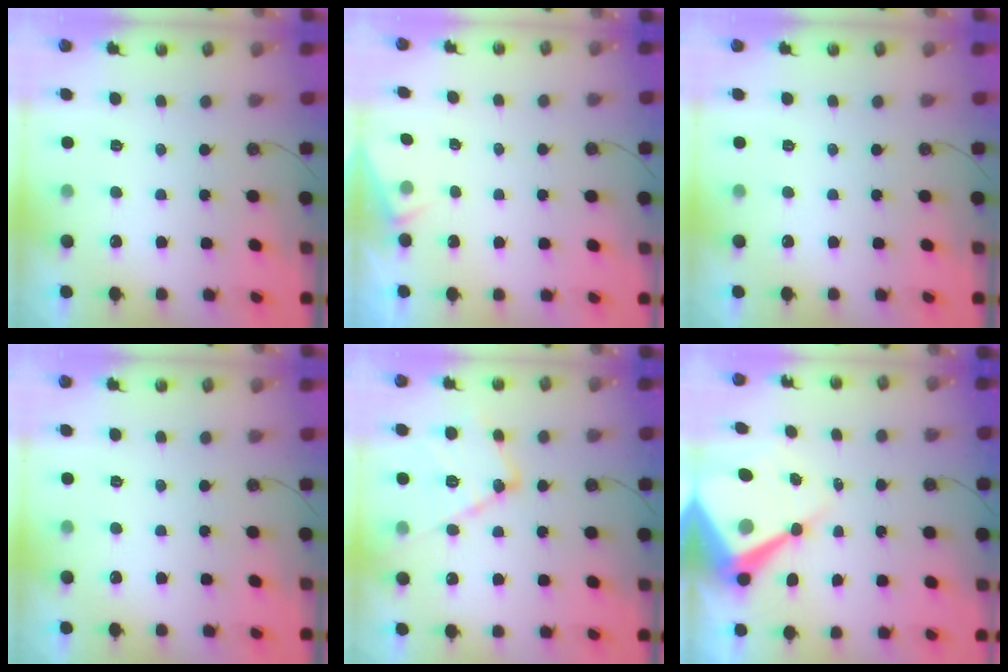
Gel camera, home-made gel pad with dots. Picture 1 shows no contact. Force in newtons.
{"total": 2.6, "press": 2.6, "slide": 0.4}
{"total": 0.0}
{"total": 0.0}
{"total": 15.4, "press": 15.3, "slide": 1.2}
{"total": 12.1, "press": 12.1, "slide": 1.1}